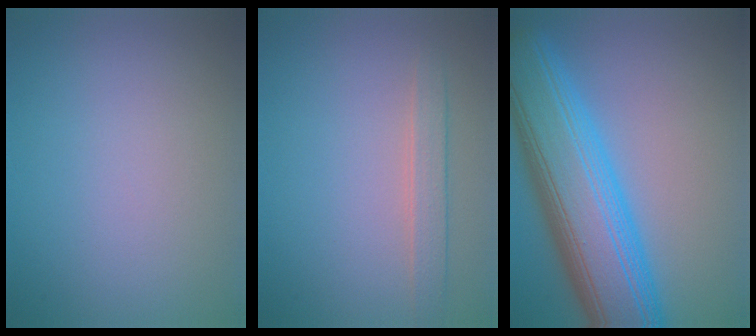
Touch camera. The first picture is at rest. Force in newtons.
{"total": 1.9, "press": 1.9, "slide": 0.1}
{"total": 12.1, "press": 12.1, "slide": 0.3}